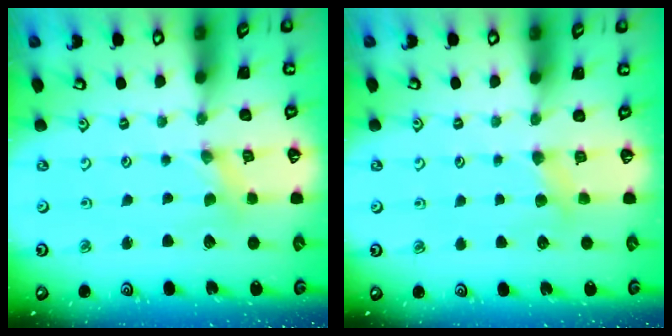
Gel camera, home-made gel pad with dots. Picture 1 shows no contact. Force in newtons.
{"total": 4.9, "press": 4.9, "slide": 0.5}